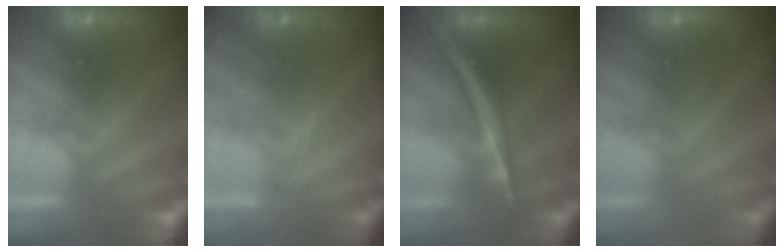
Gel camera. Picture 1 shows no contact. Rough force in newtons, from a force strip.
{"total": 1.7}
{"total": 2.6}
{"total": 2.1}